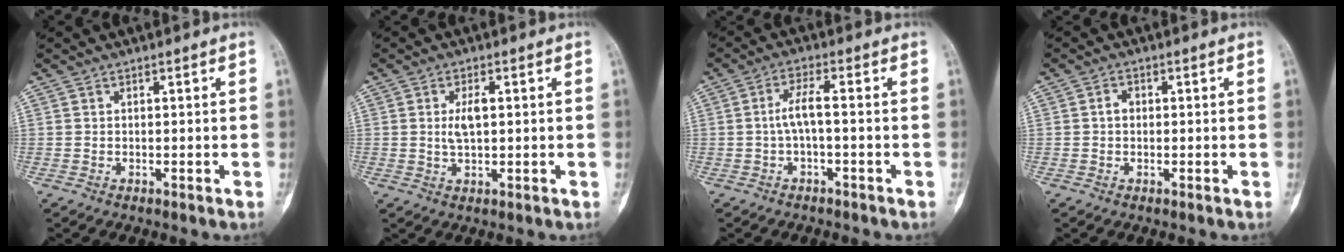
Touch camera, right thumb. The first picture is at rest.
{"total": 3.7, "force": [0.6, 1.6, 3.3], "torque": [-0.059, -0.002, 0.011]}
{"total": 6.8, "force": [-1.3, 2.1, 6.3], "torque": [-0.127, 0.040, -0.029]}
{"total": 1.7, "force": [0.0, 1.3, 1.0], "torque": [-0.013, 0.007, -0.002]}